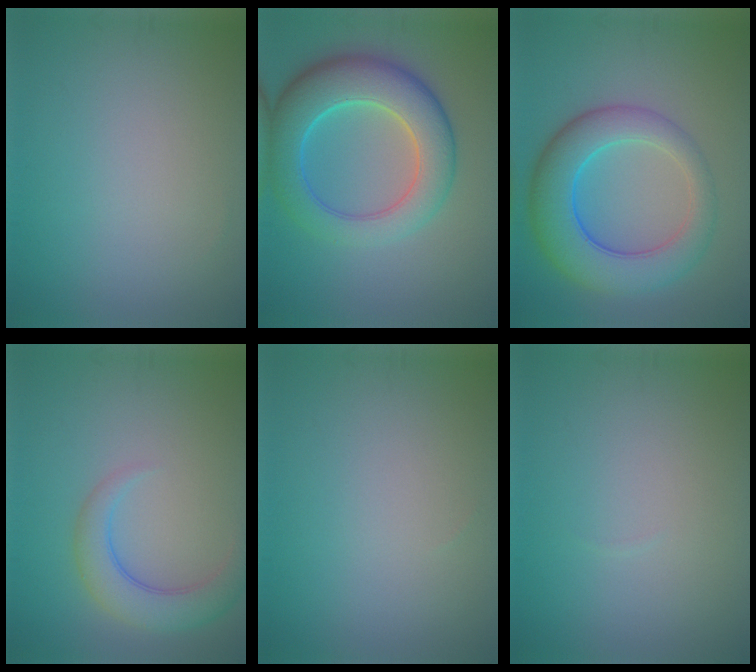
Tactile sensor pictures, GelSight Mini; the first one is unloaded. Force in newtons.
{"total": 8.8, "press": 8.7, "slide": 0.6}
{"total": 7.9, "press": 7.8, "slide": 0.3}
{"total": 4.0, "press": 4.0, "slide": 0.3}
{"total": 0.0}
{"total": 0.0}